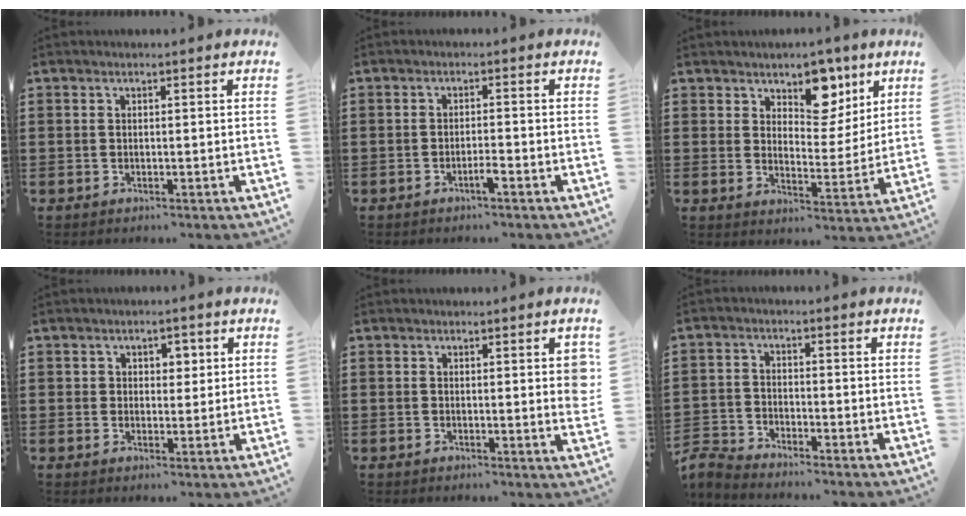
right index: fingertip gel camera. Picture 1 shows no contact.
{"total": 1.9, "force": [-1.3, 0.0, 1.4], "torque": [-0.026, -0.004, -0.023]}
{"total": 8.2, "force": [5.9, 4.7, 3.3], "torque": [-0.064, -0.022, 0.104]}
{"total": 2.5, "force": [1.1, 2.1, 0.8], "torque": [-0.017, 0.010, 0.015]}
{"total": 2.6, "force": [0.8, 0.5, 2.4], "torque": [-0.032, -0.004, 0.010]}
{"total": 3.3, "force": [-3.3, 0.3, 0.0], "torque": [-0.029, -0.006, -0.077]}